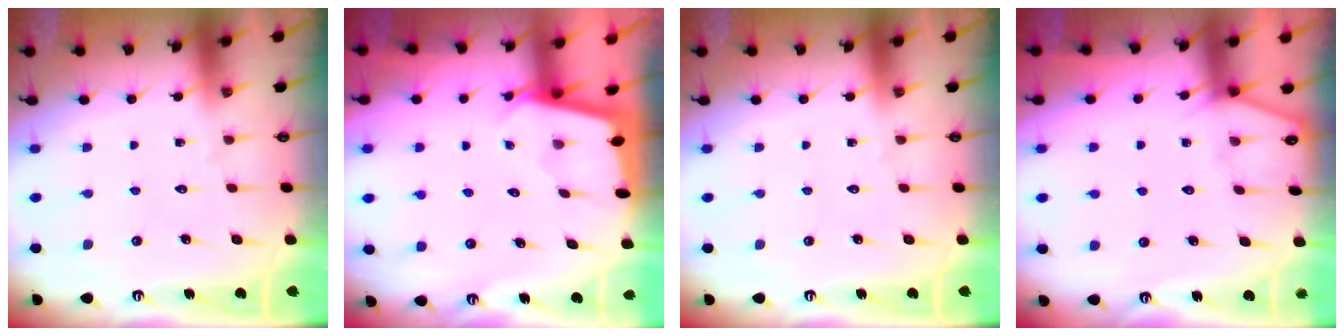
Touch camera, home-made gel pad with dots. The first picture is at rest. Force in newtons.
{"total": 2.0, "press": 2.0, "slide": 0.2}
{"total": 0.0}
{"total": 2.4, "press": 2.3, "slide": 0.4}